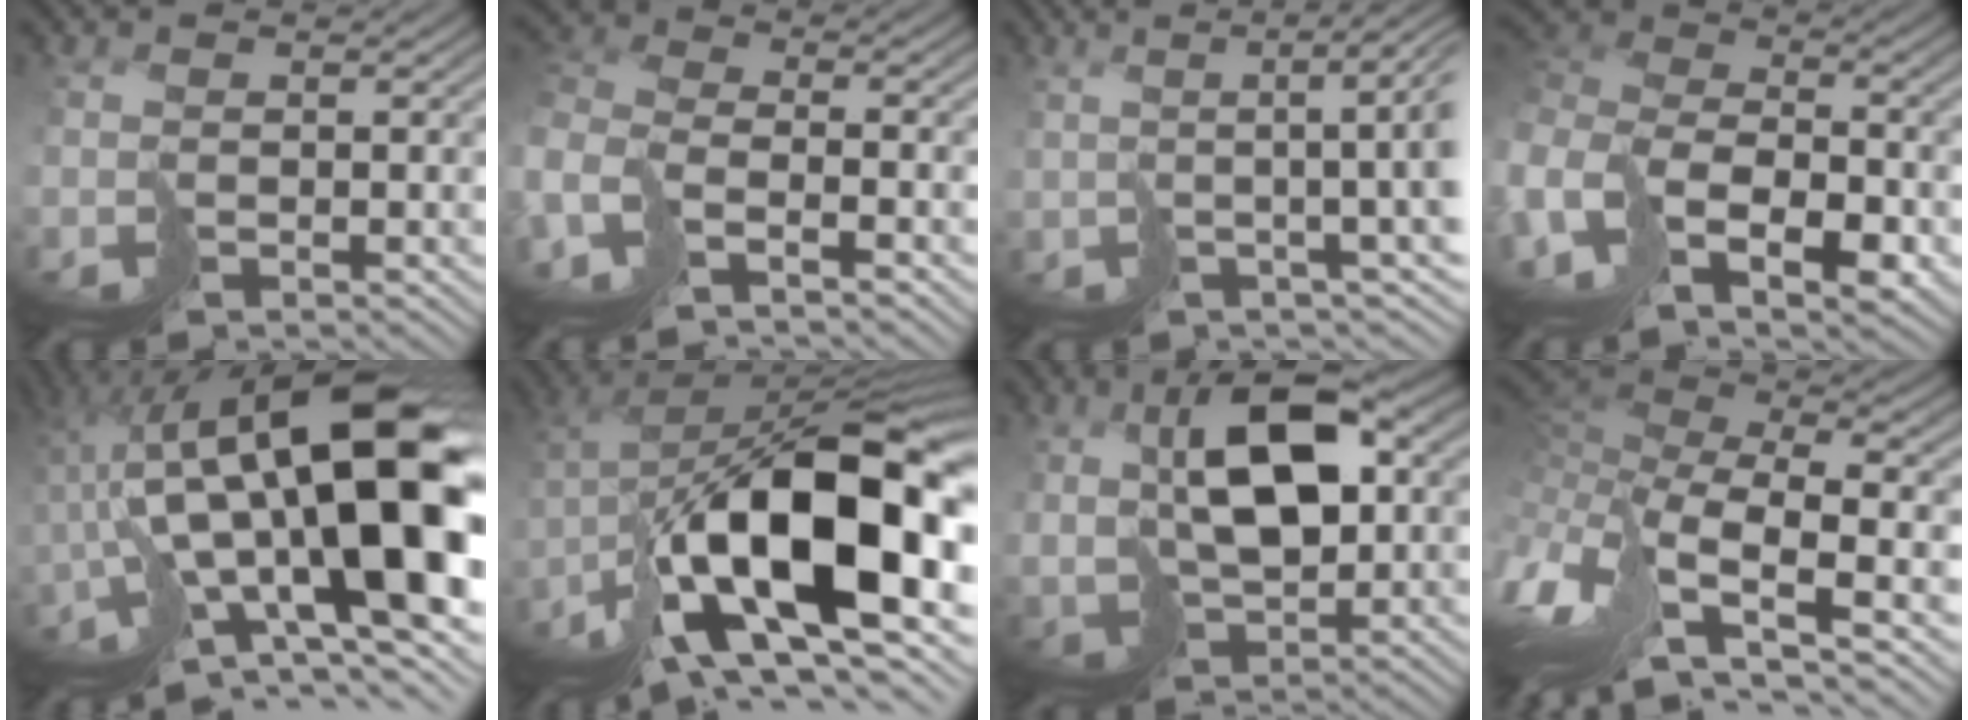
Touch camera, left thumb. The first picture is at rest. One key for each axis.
{"total": 7.2, "fx": -5.1, "fy": 2.4, "fz": 4.5, "tx": -0.123, "ty": -0.007, "tz": -0.108}
{"total": 8.9, "fx": 1.7, "fy": 1.1, "fz": 8.6, "tx": -0.124, "ty": 0.012, "tz": 0.037}
{"total": 12.0, "fx": -4.8, "fy": 6.9, "fz": 8.6, "tx": -0.240, "ty": -0.013, "tz": -0.073}
{"total": 20.5, "fx": -0.5, "fy": 8.0, "fz": 18.8, "tx": -0.292, "ty": 0.007, "tz": -0.004}
{"total": 19.7, "fx": -5.4, "fy": 8.2, "fz": 17.1, "tx": -0.289, "ty": -0.010, "tz": -0.074}
{"total": 12.2, "fx": 3.2, "fy": 6.1, "fz": 10.1, "tx": -0.204, "ty": 0.007, "tz": 0.072}
{"total": 14.1, "fx": -5.1, "fy": 5.5, "fz": 12.0, "tx": -0.320, "ty": -0.020, "tz": -0.048}